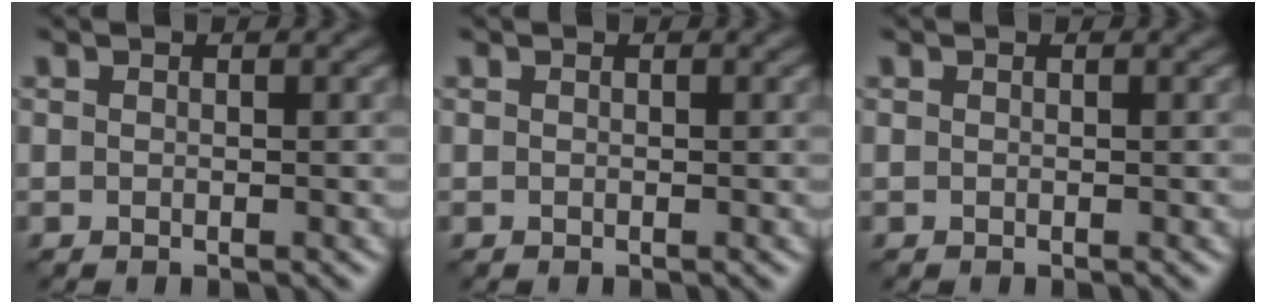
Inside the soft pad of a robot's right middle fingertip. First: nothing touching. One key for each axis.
{"total": 0.0}
{"total": 0.0}